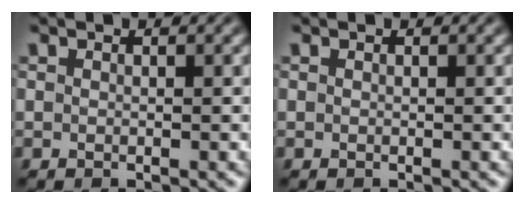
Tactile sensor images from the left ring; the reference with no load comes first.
{"total": 0.0}